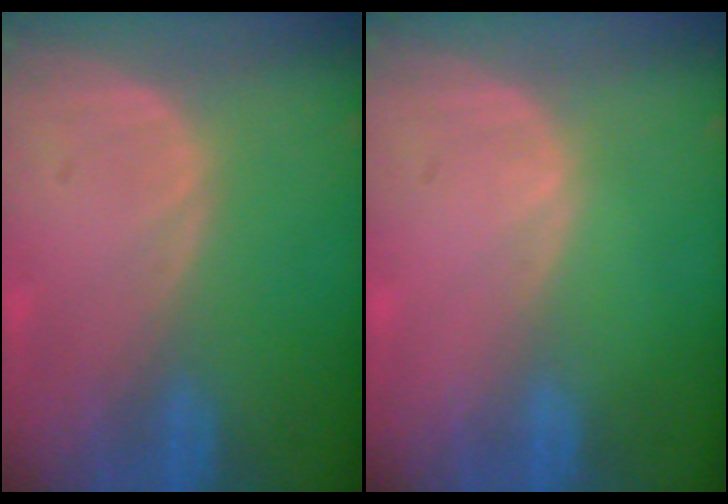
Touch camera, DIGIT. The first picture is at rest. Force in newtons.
{"total": 0.0}